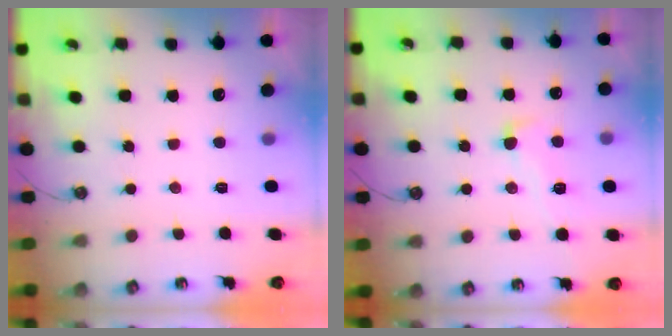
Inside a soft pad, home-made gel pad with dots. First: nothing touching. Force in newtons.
{"total": 1.6, "press": 1.2, "slide": 1.0}